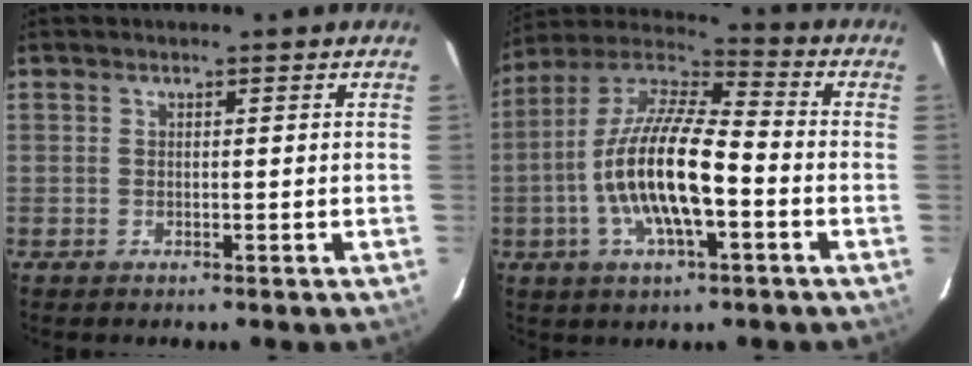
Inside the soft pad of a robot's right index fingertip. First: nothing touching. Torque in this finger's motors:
{"motor_torque": [1.73, -0.41, 1.05, 0.21]}